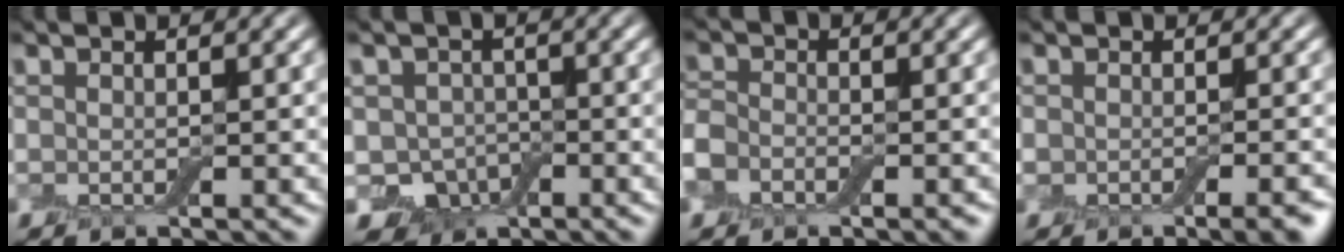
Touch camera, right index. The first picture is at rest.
{"total": 3.4, "force": [-1.1, 2.9, 1.2], "torque": [-0.012, -0.007, -0.021]}
{"total": 3.7, "force": [-1.9, 2.4, 2.0], "torque": [-0.032, 0.002, -0.042]}
{"total": 4.1, "force": [-2.4, 1.6, 2.8], "torque": [-0.032, -0.008, -0.022]}